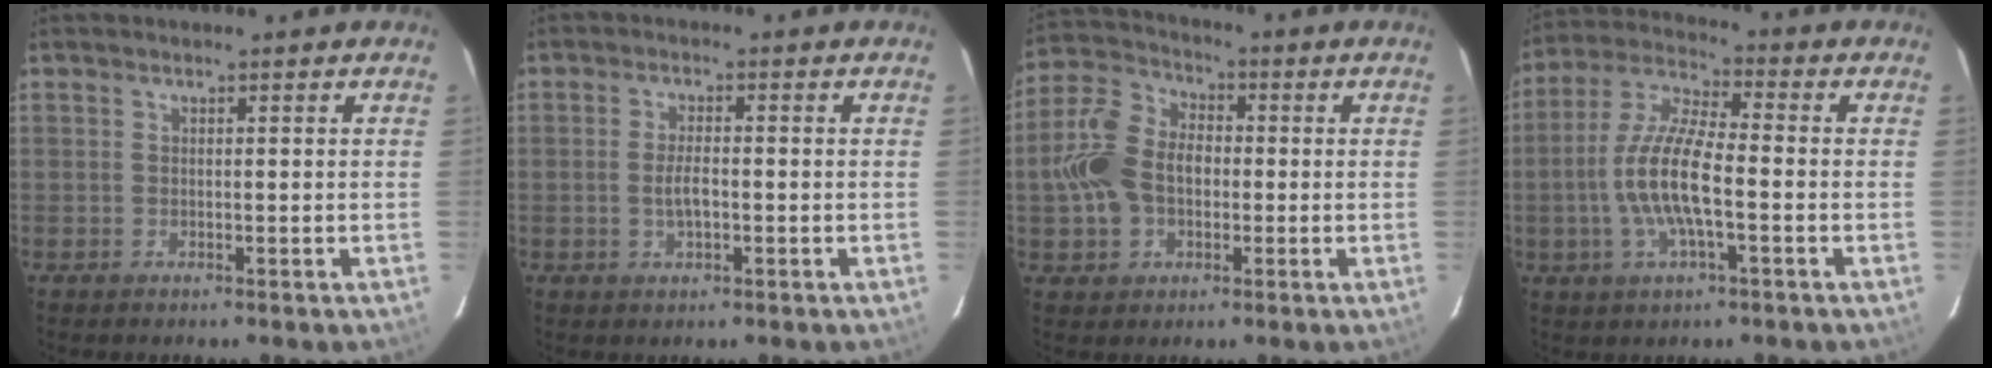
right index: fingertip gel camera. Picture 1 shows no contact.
{"total": 3.7, "force": [-0.7, 1.5, 3.2], "torque": [-0.063, 0.000, -0.010]}
{"total": 12.8, "force": [-1.3, 9.6, 8.3], "torque": [-0.188, 0.025, -0.023]}
{"total": 12.6, "force": [-2.6, 3.7, 11.8], "torque": [-0.245, 0.003, -0.053]}